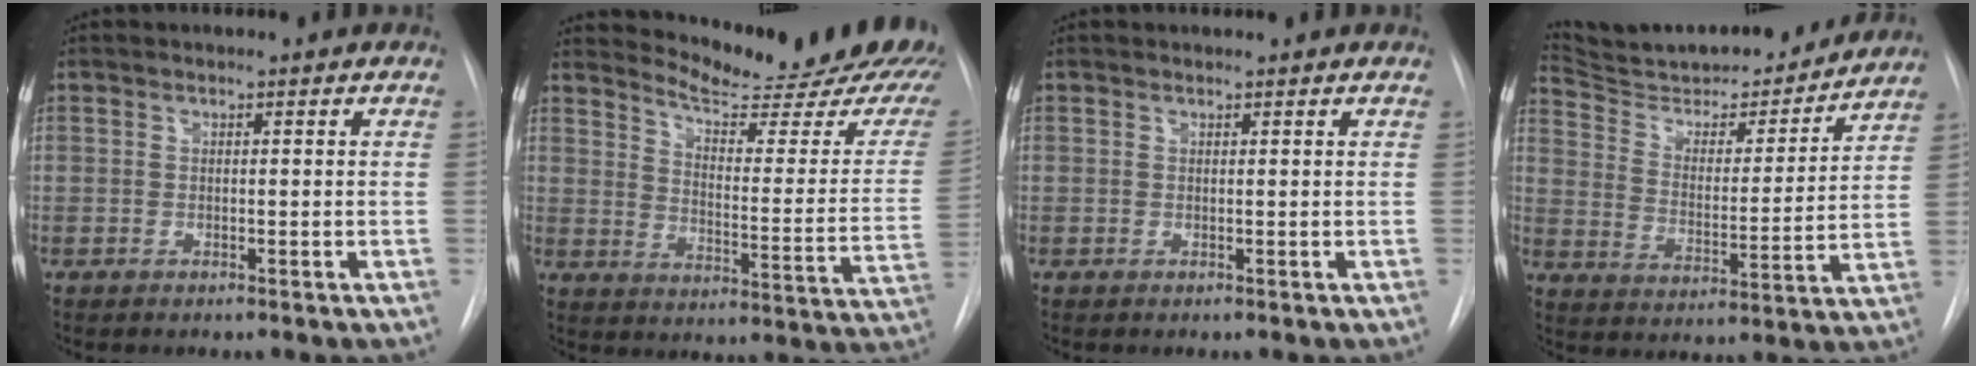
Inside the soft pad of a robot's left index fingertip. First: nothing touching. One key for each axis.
{"total": 21.0, "fx": 19.2, "fy": 2.4, "fz": 8.2, "tx": -0.112, "ty": -0.111, "tz": 0.231}
{"total": 0.0}
{"total": 21.0, "fx": 19.7, "fy": 4.0, "fz": 6.4, "tx": -0.100, "ty": -0.016, "tz": 0.291}